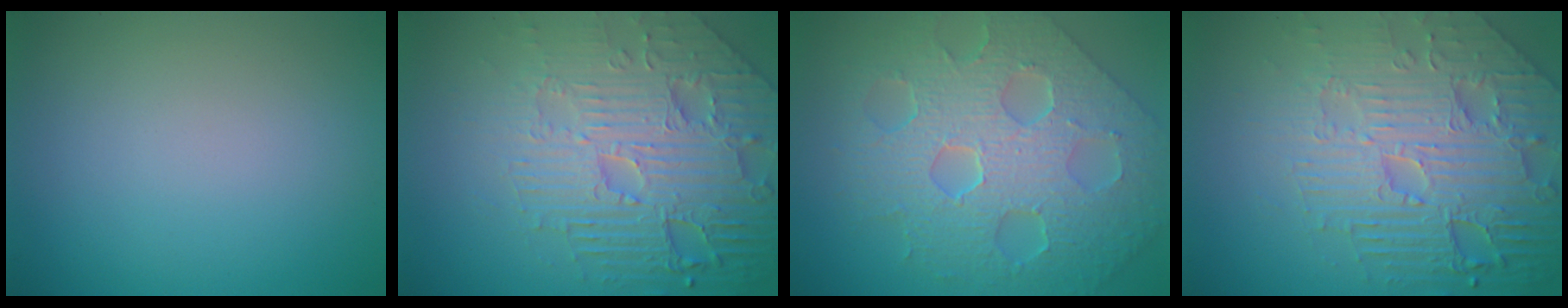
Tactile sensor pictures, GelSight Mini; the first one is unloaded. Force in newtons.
{"total": 8.8, "press": 6.3, "slide": 6.2}
{"total": 9.8, "press": 6.8, "slide": 7.0}
{"total": 8.3, "press": 6.2, "slide": 5.5}